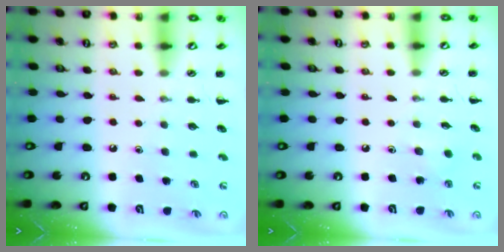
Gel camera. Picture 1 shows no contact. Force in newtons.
{"total": 1.8, "press": 1.7, "slide": 0.6}